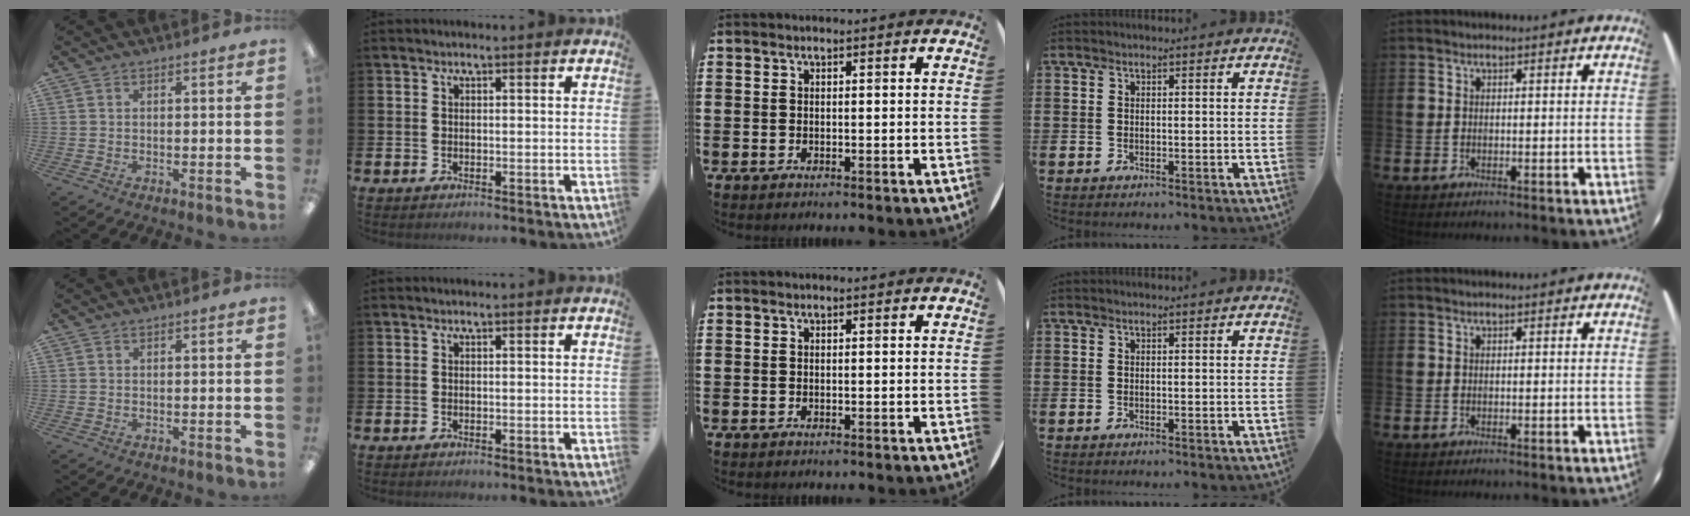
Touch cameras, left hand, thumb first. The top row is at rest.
{}